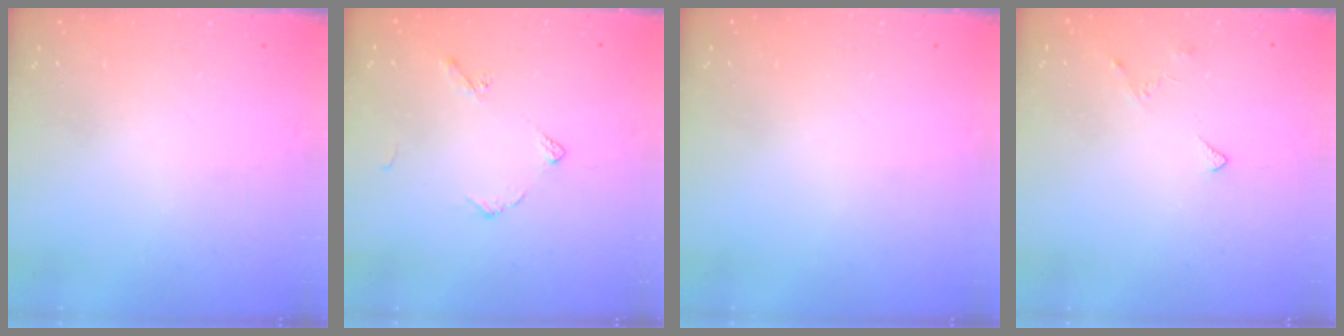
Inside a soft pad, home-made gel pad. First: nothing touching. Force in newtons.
{"total": 5.3, "press": 5.3, "slide": 0.7}
{"total": 0.0}
{"total": 3.1, "press": 3.1, "slide": 0.5}